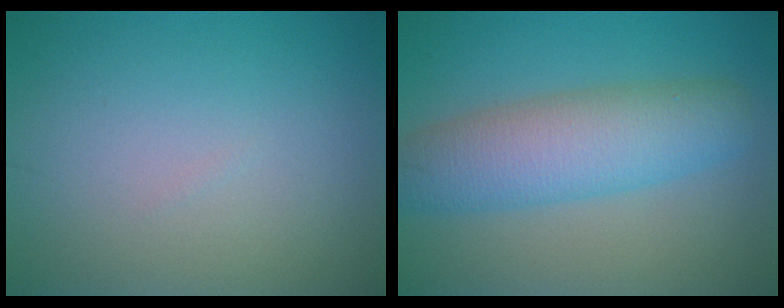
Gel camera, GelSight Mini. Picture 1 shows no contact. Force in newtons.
{"total": 6.7, "press": 6.7, "slide": 0.1}